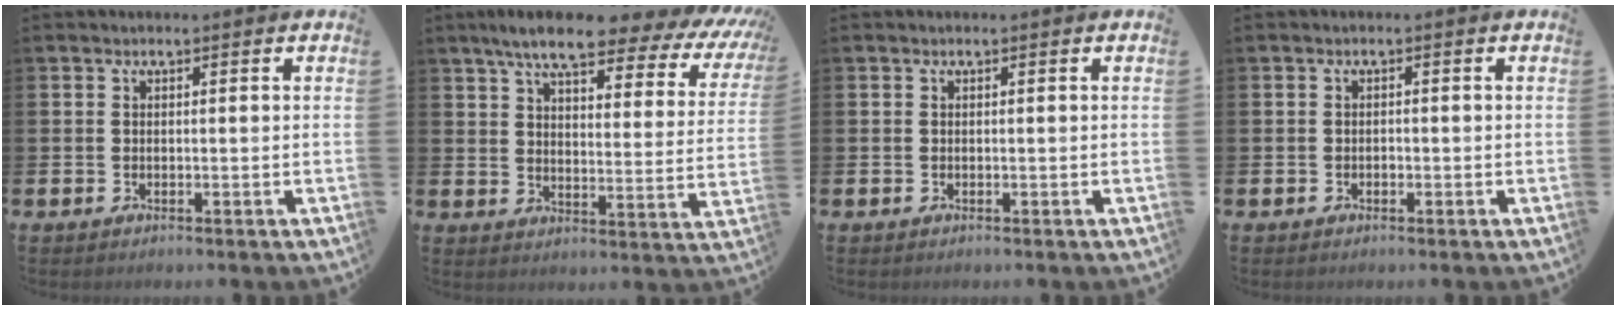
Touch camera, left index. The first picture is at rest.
{"total": 8.8, "force": [7.2, 1.5, 4.8], "torque": [-0.110, -0.042, 0.117]}
{"total": 0.0}
{"total": 0.7, "force": [-0.3, 0.5, 0.2], "torque": [-0.005, 0.002, -0.008]}